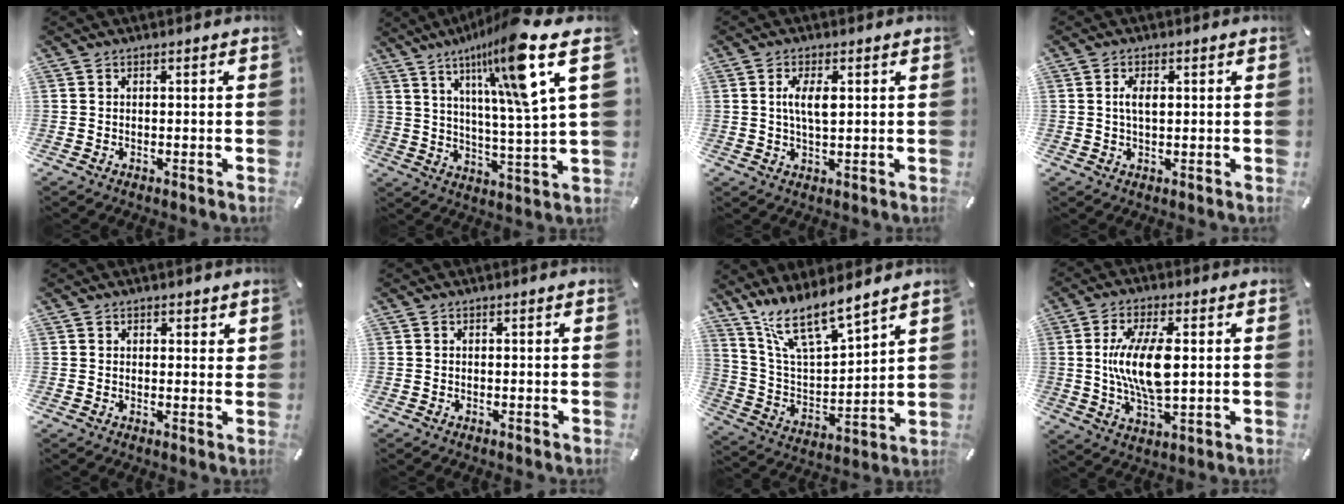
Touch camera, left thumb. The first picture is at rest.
{"total": 18.8, "force": [10.9, 1.5, 15.2], "torque": [-0.247, -0.059, 0.156]}
{"total": 5.3, "force": [1.0, 2.0, 4.8], "torque": [-0.107, 0.004, 0.013]}
{"total": 3.1, "force": [0.5, 1.4, 2.7], "torque": [-0.063, 0.003, 0.005]}
{"total": 1.7, "force": [1.1, 1.1, 0.5], "torque": [0.006, -0.005, 0.017]}
{"total": 0.0}
{"total": 12.9, "force": [11.3, 2.4, 5.7], "torque": [-0.136, -0.082, 0.201]}
{"total": 12.7, "force": [1.4, 5.0, 11.6], "torque": [-0.252, -0.006, 0.018]}